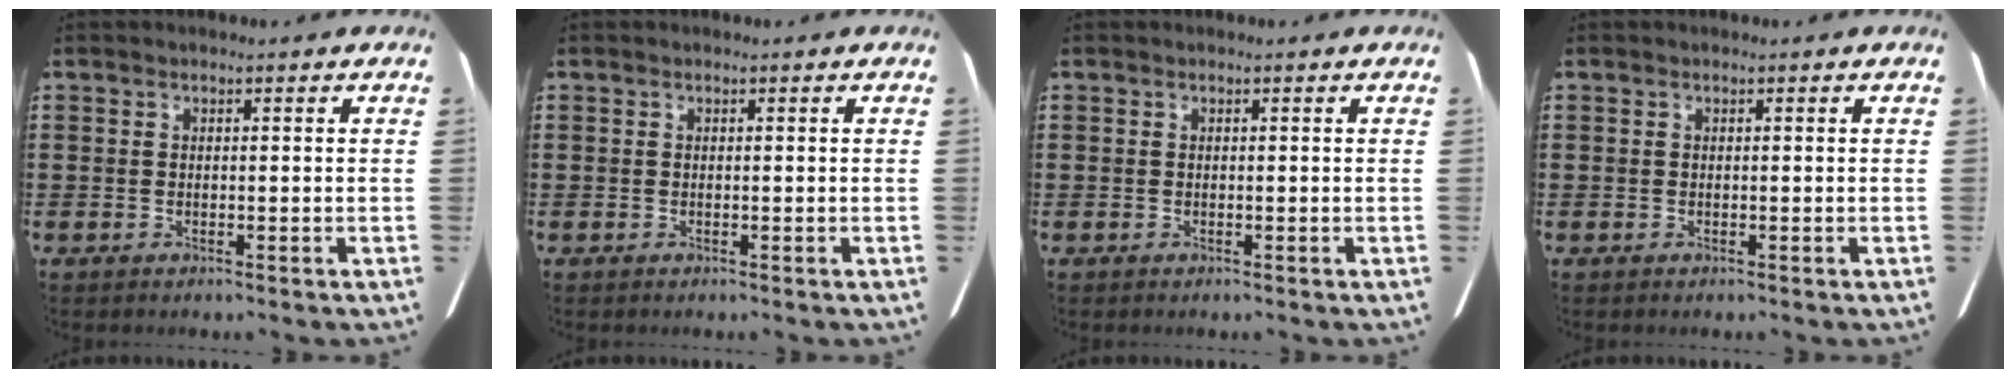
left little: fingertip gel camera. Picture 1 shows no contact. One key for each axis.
{"total": 0.0}
{"total": 0.0}
{"total": 0.0}